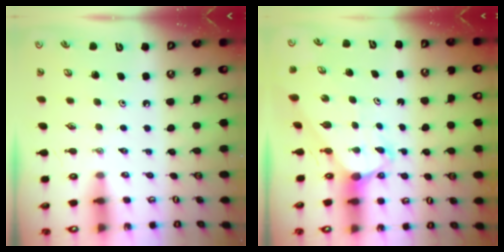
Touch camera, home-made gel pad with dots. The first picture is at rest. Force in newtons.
{"total": 4.0, "press": 4.0, "slide": 0.3}